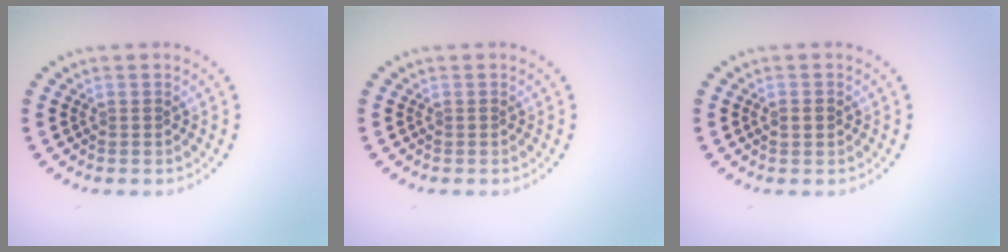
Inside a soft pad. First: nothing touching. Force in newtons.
{"total": 0.0}
{"total": 1.5, "press": 1.5, "slide": 0.1}